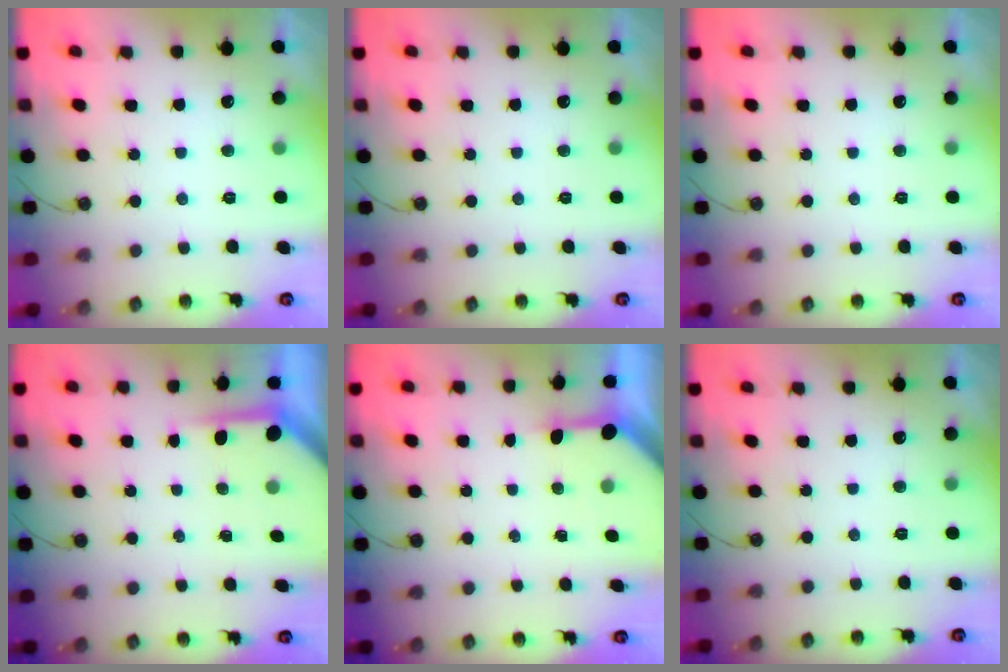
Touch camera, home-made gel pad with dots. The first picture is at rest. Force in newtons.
{"total": 0.0}
{"total": 0.0}
{"total": 4.0, "press": 4.0, "slide": 0.3}
{"total": 3.3, "press": 3.3, "slide": 0.4}
{"total": 0.0}